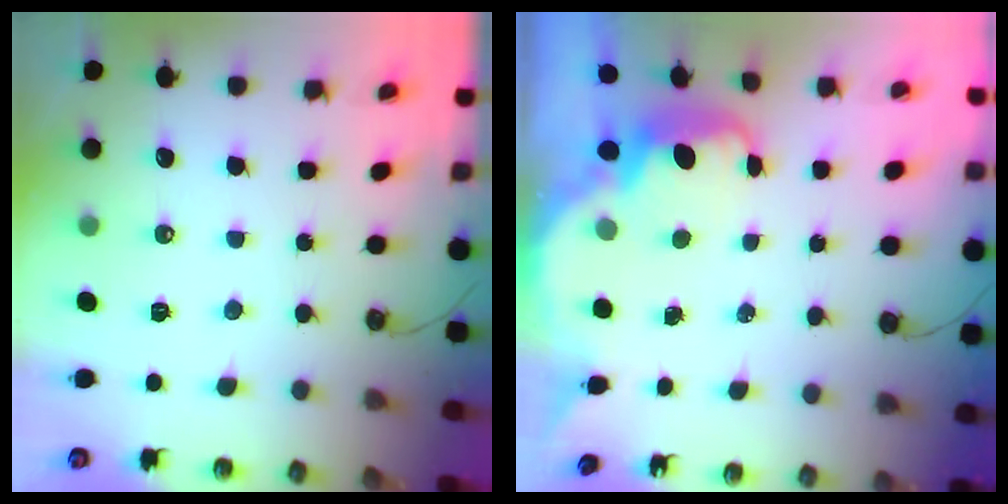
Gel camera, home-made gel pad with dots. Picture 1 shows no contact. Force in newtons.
{"total": 2.6, "press": 2.6, "slide": 0.6}